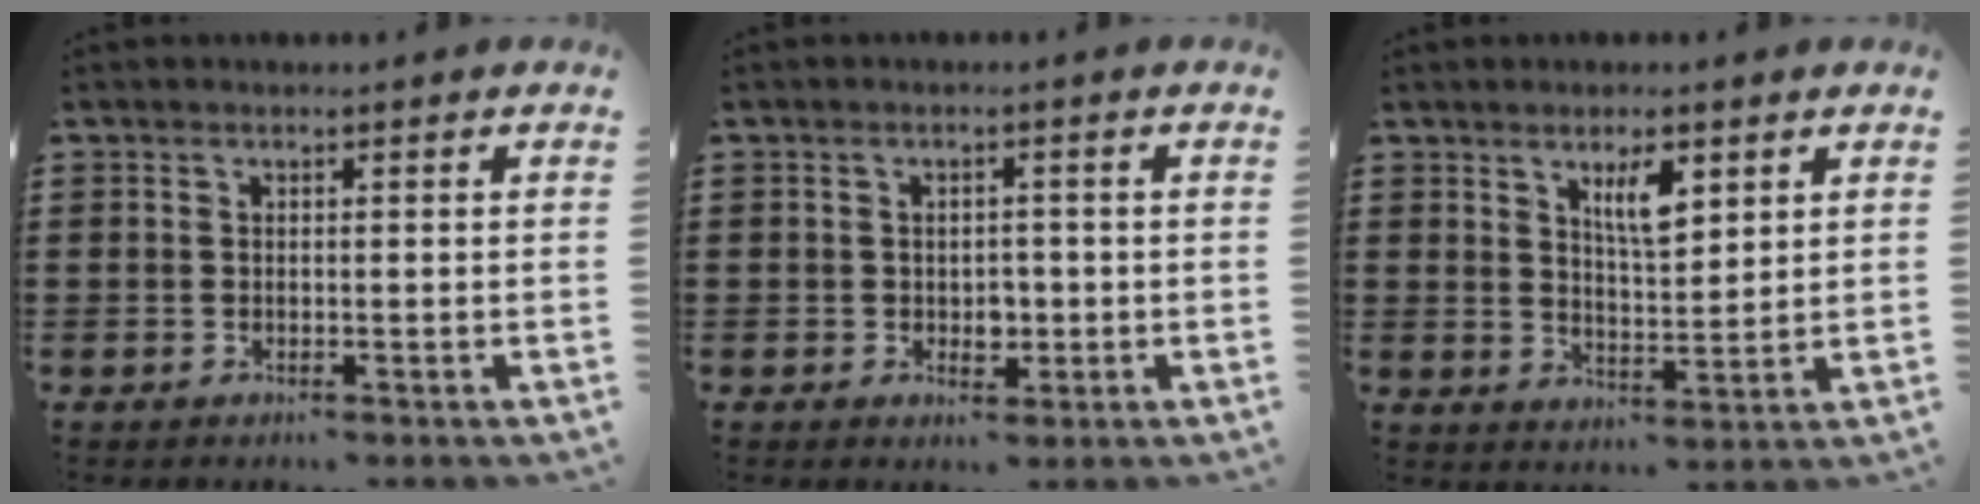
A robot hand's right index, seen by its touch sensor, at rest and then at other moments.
{"total": 2.4, "force": [-0.3, 1.7, 1.7], "torque": [-0.026, 0.001, -0.009]}
{"total": 5.1, "force": [2.8, 1.7, 4.0], "torque": [-0.070, -0.001, 0.045]}